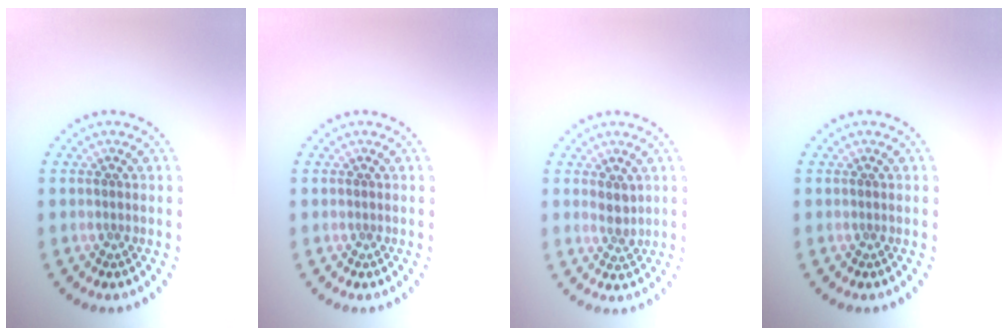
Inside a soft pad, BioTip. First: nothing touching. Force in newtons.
{"total": 0.0}
{"total": 1.6, "press": 1.4, "slide": 0.7}
{"total": 0.0}